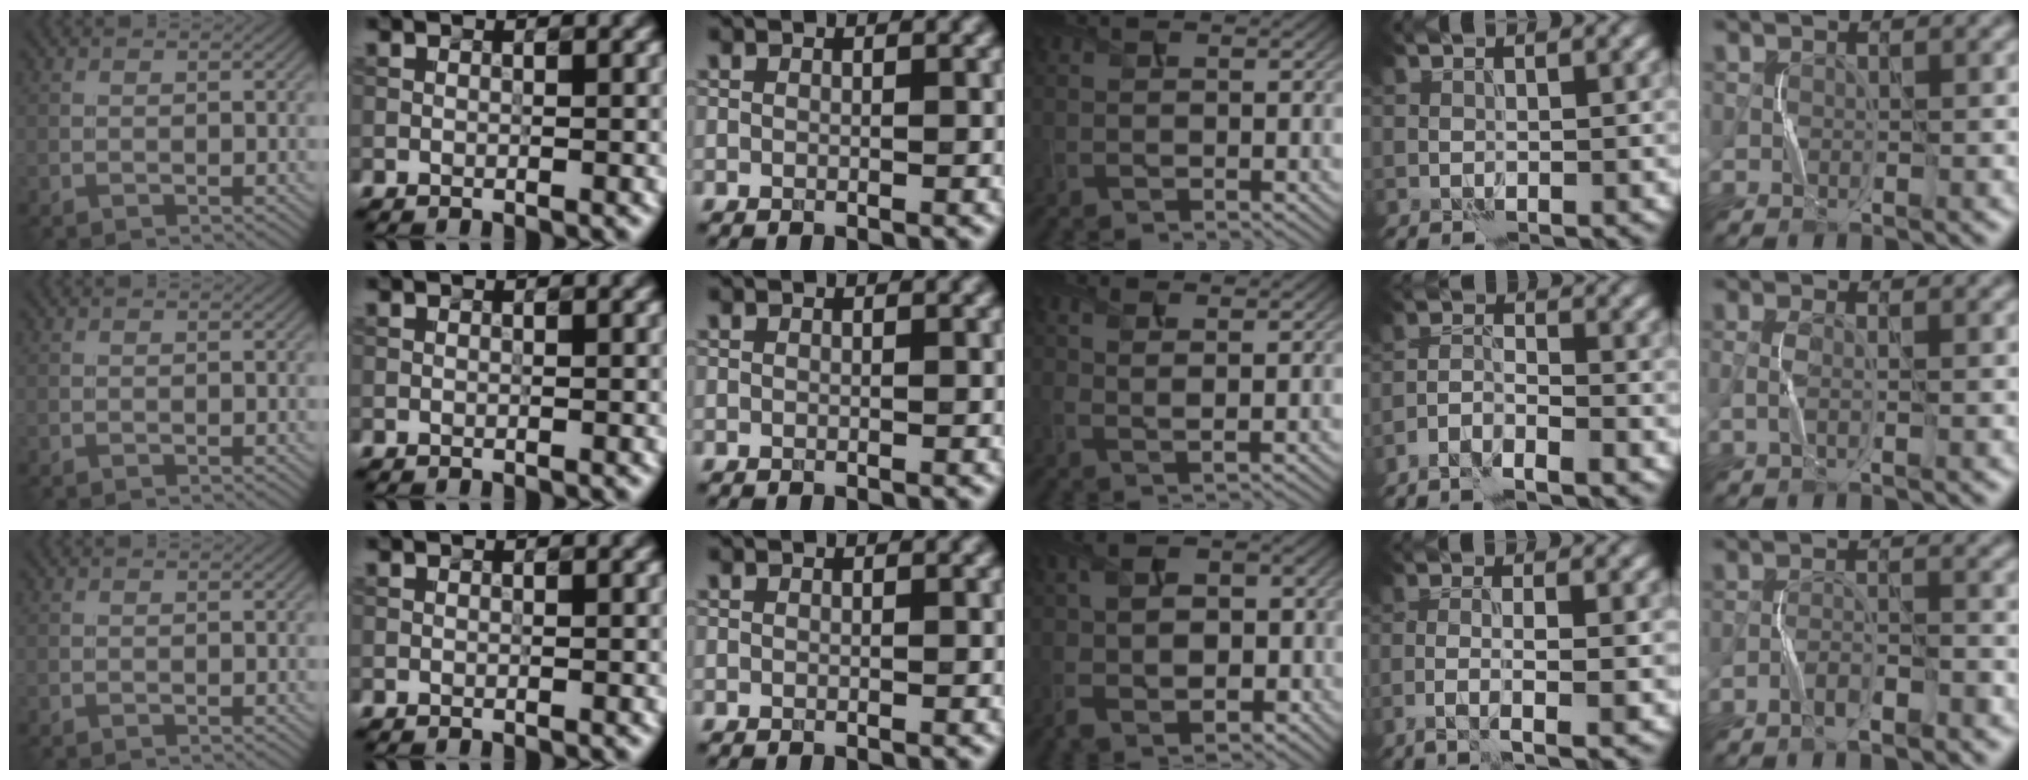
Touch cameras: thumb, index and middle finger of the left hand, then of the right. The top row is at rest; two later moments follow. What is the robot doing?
{"motion": "squeeze", "object": "sponge"}